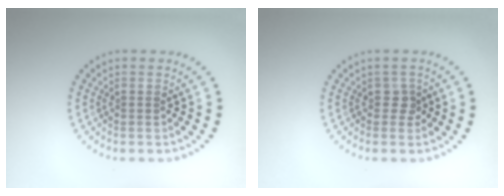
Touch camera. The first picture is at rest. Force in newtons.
{"total": 1.2, "press": 1.0, "slide": 0.6}